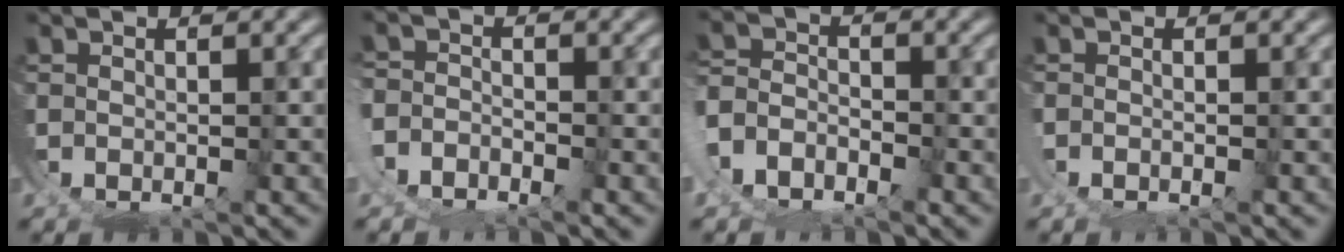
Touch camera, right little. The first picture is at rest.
{"total": 2.9, "force": [-2.1, 2.0, -0.4], "torque": [-0.001, -0.003, -0.042]}
{"total": 4.5, "force": [-1.8, 4.1, 0.2], "torque": [-0.029, -0.010, -0.042]}
{"total": 0.9, "force": [0.1, -0.8, 0.3], "torque": [0.004, 0.001, 0.000]}